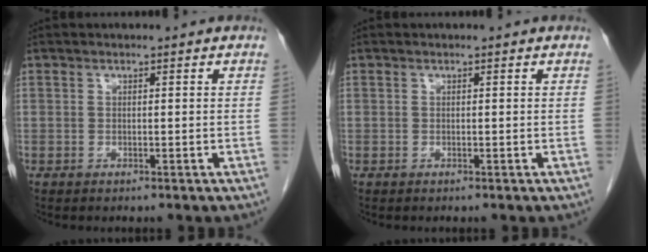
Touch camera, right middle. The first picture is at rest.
{"total": 0.0}